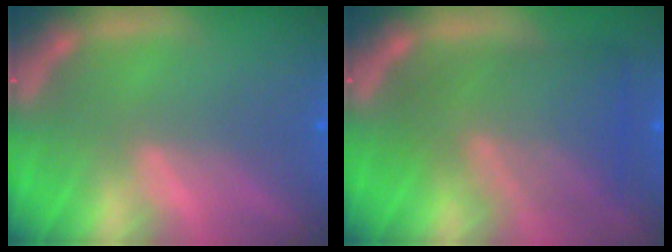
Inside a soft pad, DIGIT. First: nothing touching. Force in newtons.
{"total": 8.1}